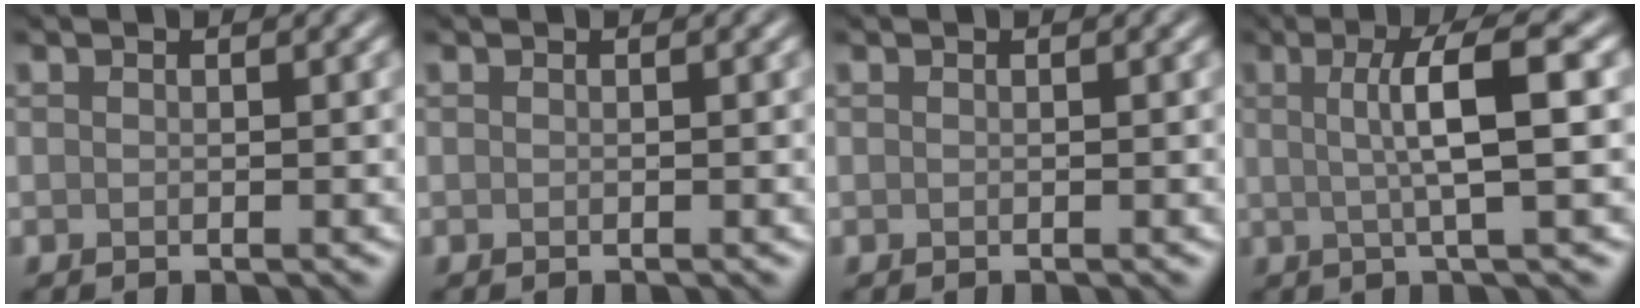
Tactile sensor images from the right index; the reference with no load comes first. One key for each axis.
{"total": 0.0}
{"total": 0.0}
{"total": 5.9, "fx": 0.9, "fy": 1.0, "fz": 5.8, "tx": -0.089, "ty": 0.008, "tz": 0.012}